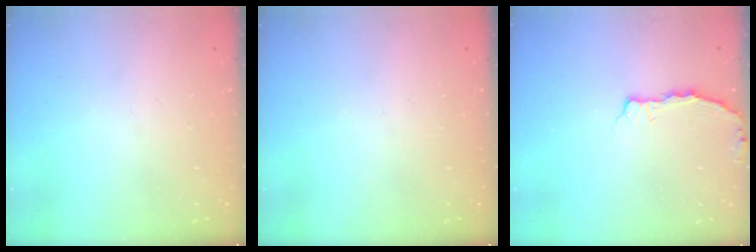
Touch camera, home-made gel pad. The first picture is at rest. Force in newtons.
{"total": 0.0}
{"total": 2.7, "press": 2.7, "slide": 0.5}